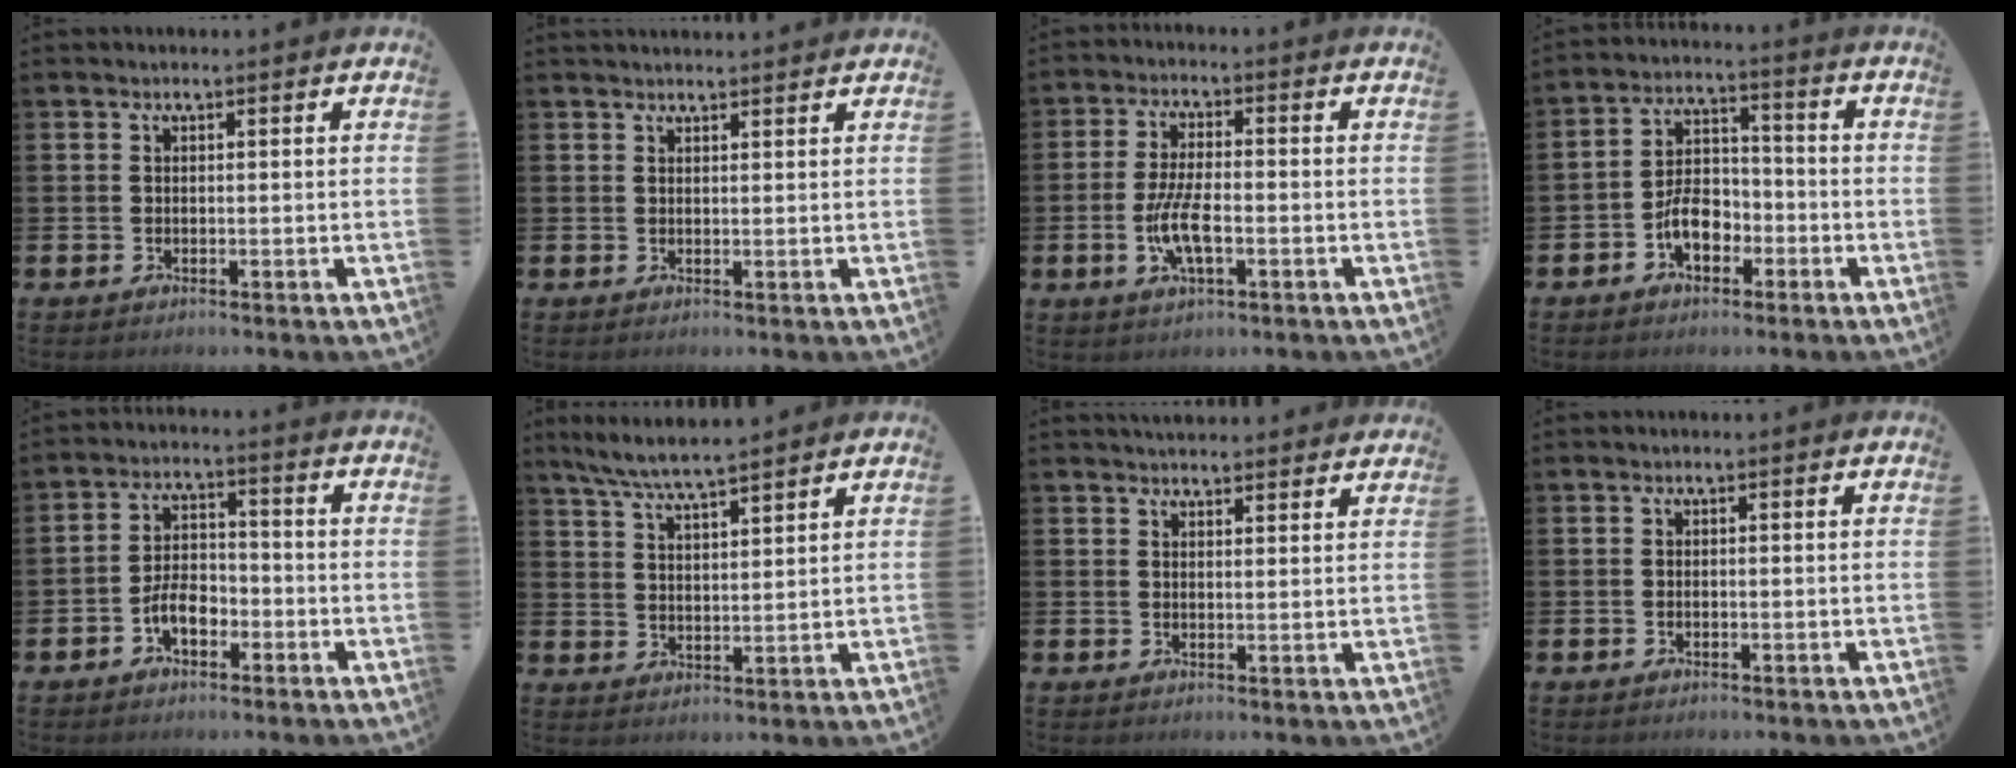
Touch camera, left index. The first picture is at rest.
{"total": 1.7, "force": [1.6, 0.2, 0.1], "torque": [0.005, -0.006, 0.028]}
{"total": 6.5, "force": [-1.5, 2.3, 5.9], "torque": [-0.115, -0.004, -0.030]}
{"total": 6.0, "force": [-2.6, 3.9, 3.8], "torque": [-0.068, 0.010, -0.051]}
{"total": 4.5, "force": [-2.2, 2.5, 3.1], "torque": [-0.057, 0.012, -0.040]}
{"total": 6.2, "force": [5.8, 0.1, 2.0], "torque": [-0.060, -0.024, 0.106]}
{"total": 3.0, "force": [3.0, 0.5, 0.0], "torque": [0.004, -0.018, 0.053]}
{"total": 0.0}